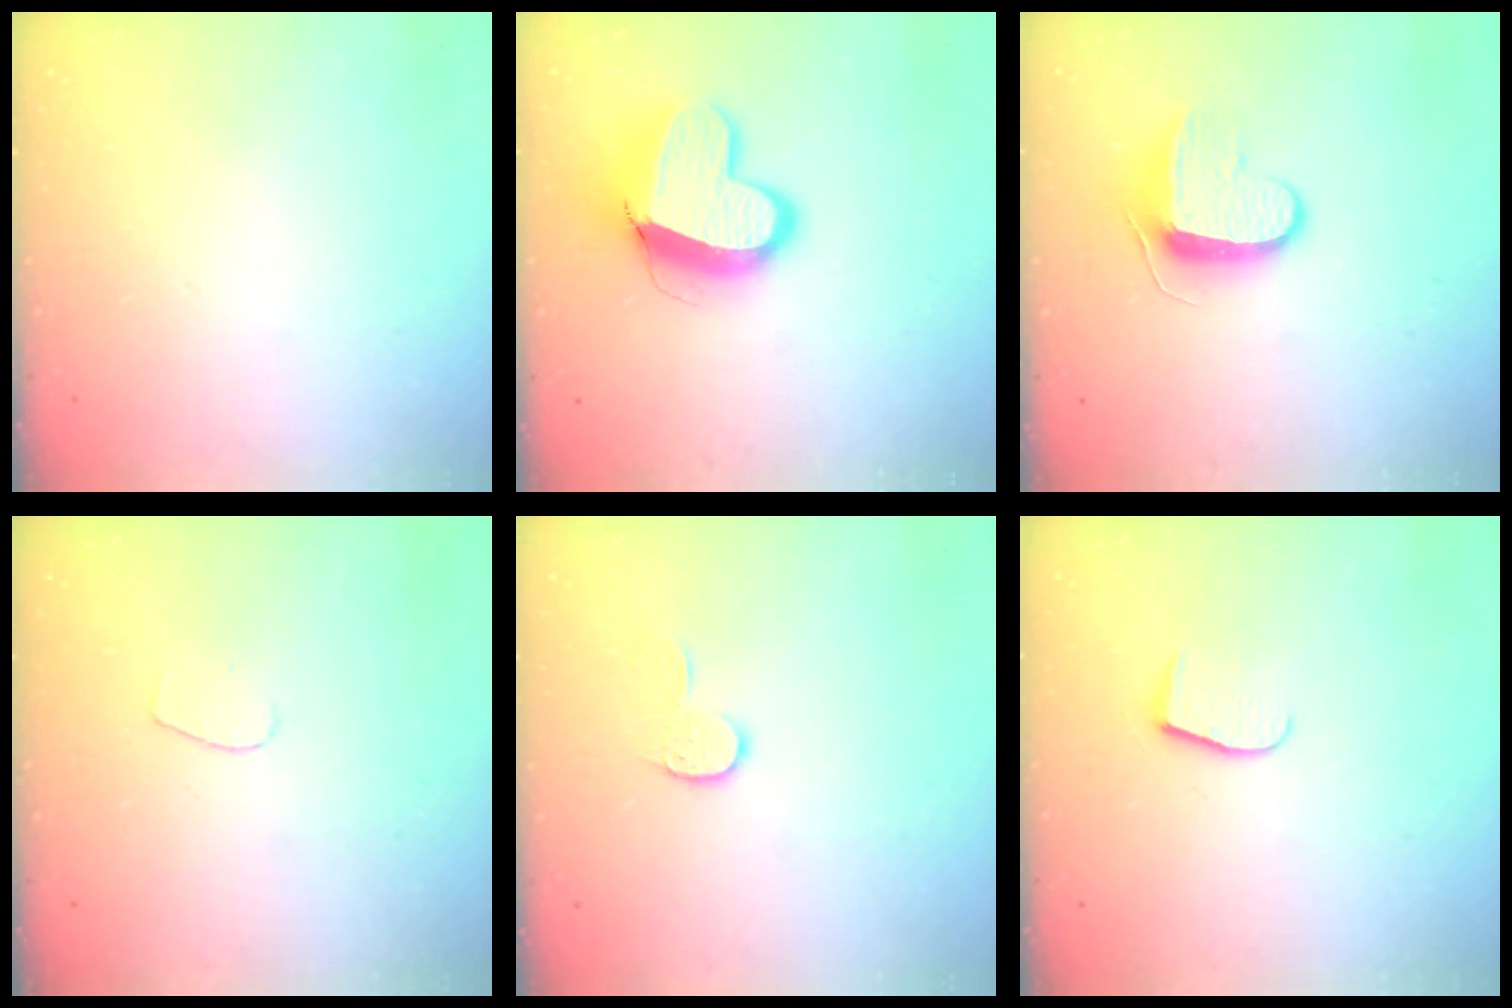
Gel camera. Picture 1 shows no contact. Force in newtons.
{"total": 13.1, "press": 13.0, "slide": 1.3}
{"total": 8.9, "press": 8.9, "slide": 0.8}
{"total": 3.5, "press": 3.5, "slide": 0.3}
{"total": 6.9, "press": 6.9, "slide": 0.1}
{"total": 6.5, "press": 6.5, "slide": 0.6}